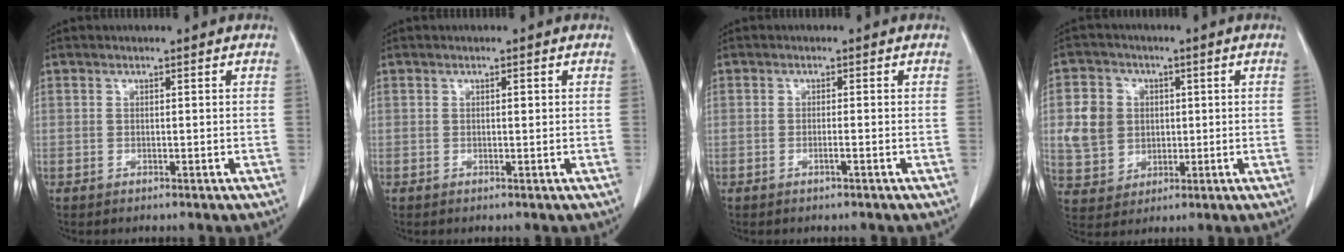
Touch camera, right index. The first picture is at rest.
{"total": 0.6, "force": [0.1, 0.2, 0.5], "torque": [-0.010, 0.000, 0.002]}
{"total": 1.0, "force": [-0.5, -0.2, 0.9], "torque": [-0.019, -0.001, -0.008]}
{"total": 8.2, "force": [1.1, 7.4, 3.3], "torque": [-0.086, 0.022, 0.030]}